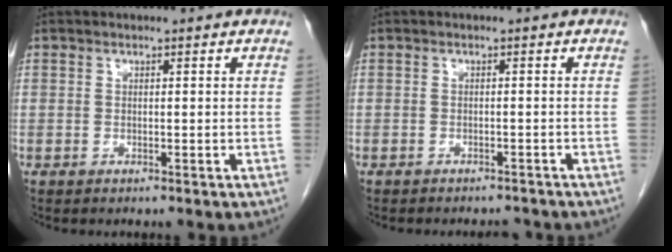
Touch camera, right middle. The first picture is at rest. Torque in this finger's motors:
{"motor_torque": [0.22, 0.20, 0.00, 0.00]}